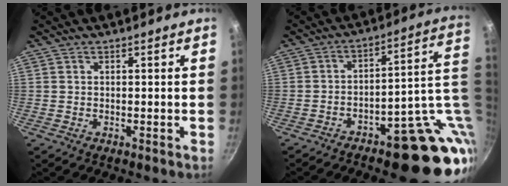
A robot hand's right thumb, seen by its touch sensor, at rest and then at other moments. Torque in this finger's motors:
{"motor_torque": [3.77, 1.19, 1.70, -1.07, 0.10]}